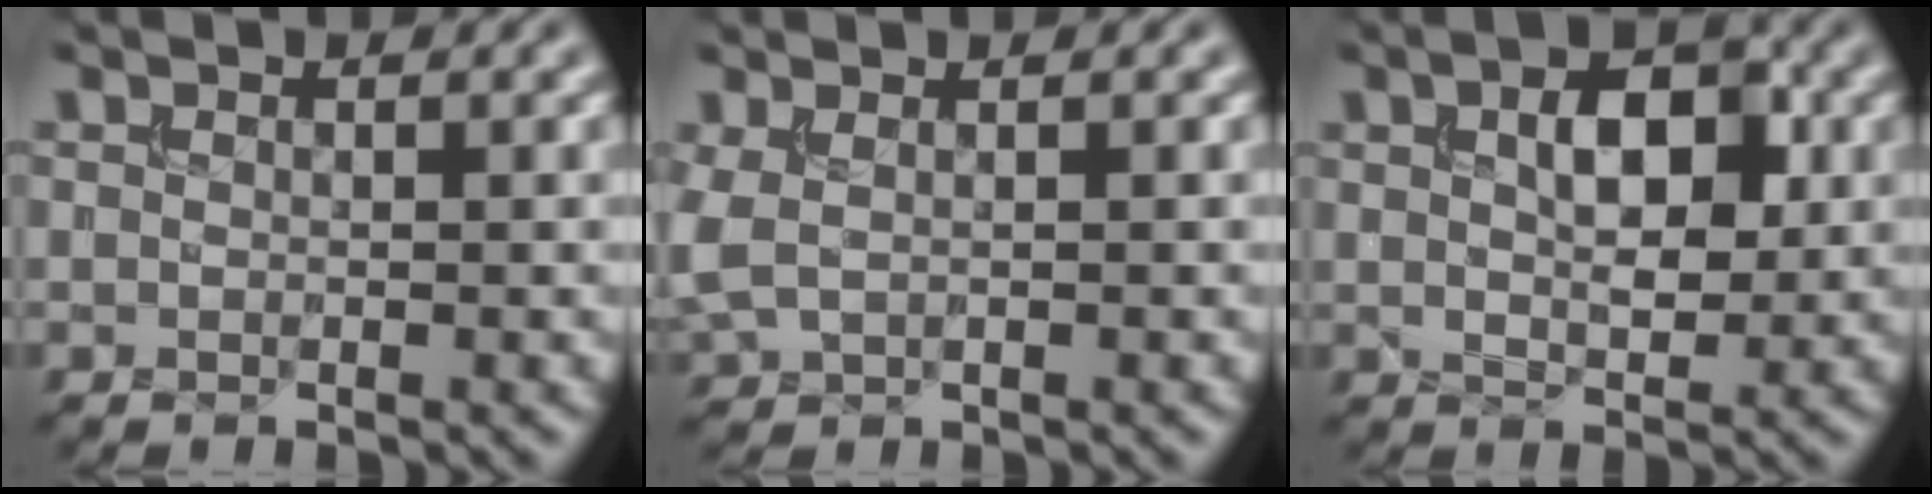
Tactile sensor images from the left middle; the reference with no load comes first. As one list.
[{"total": 1.8, "force": [0.4, 0.9, 1.5], "torque": [-0.049, 0.000, 0.009]}, {"total": 4.7, "force": [1.1, 2.6, 3.8], "torque": [-0.064, 0.006, 0.017]}]